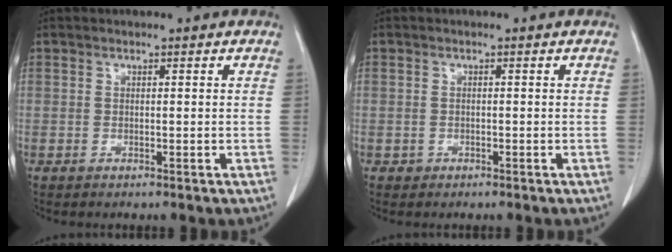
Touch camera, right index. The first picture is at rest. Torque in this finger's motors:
{"motor_torque": [-0.84, 0.20, -0.66, -0.21]}